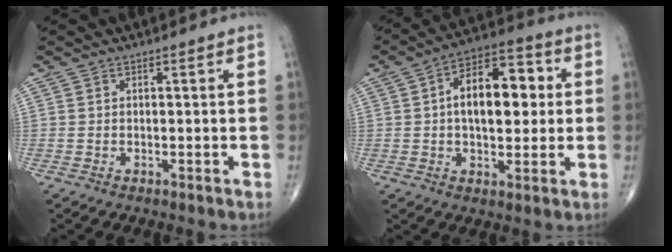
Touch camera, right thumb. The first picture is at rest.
{"total": 14.5, "force": [1.7, 7.9, 12.0], "torque": [-0.159, 0.022, 0.019]}